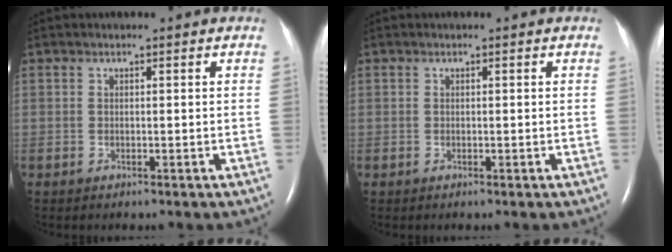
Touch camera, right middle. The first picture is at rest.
{"total": 0.0}